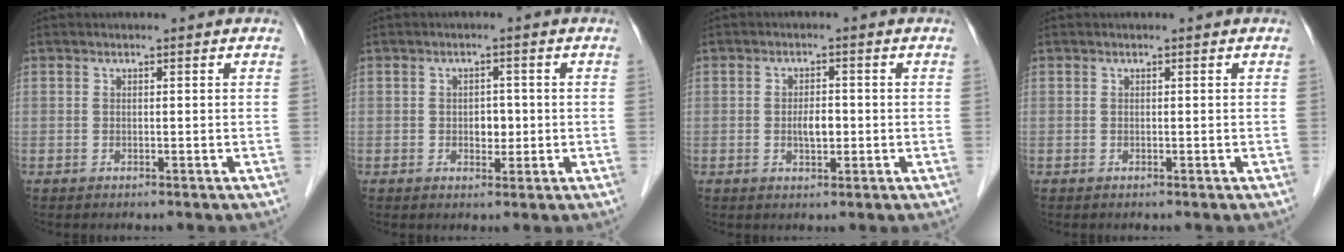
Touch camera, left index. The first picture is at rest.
{"total": 2.5, "force": [-0.2, 1.7, 1.8], "torque": [-0.023, 0.003, 0.000]}
{"total": 2.9, "force": [-0.4, 1.3, 2.6], "torque": [-0.047, 0.002, -0.004]}
{"total": 0.0}